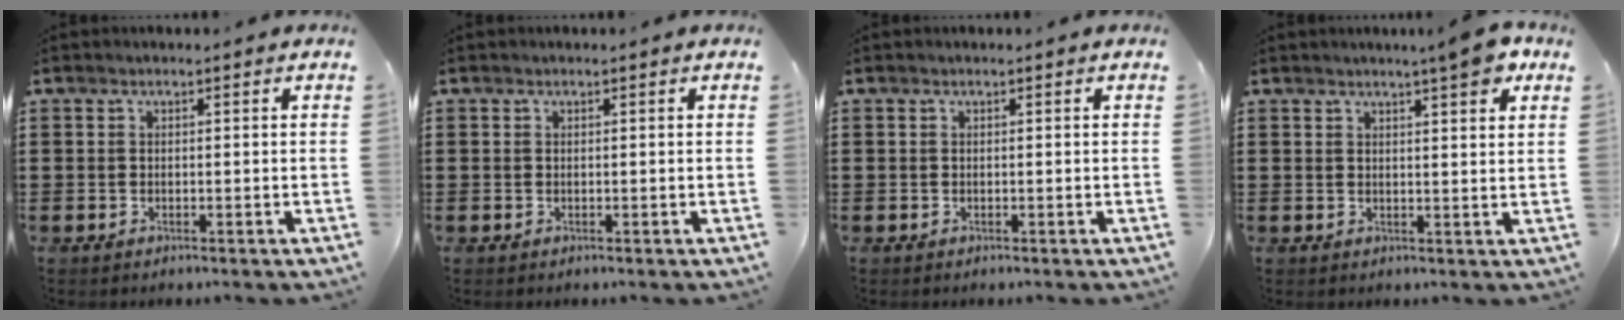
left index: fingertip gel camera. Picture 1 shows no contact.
{"total": 0.0}
{"total": 0.0}
{"total": 5.3, "force": [3.9, 0.3, 3.5], "torque": [-0.056, -0.008, 0.065]}